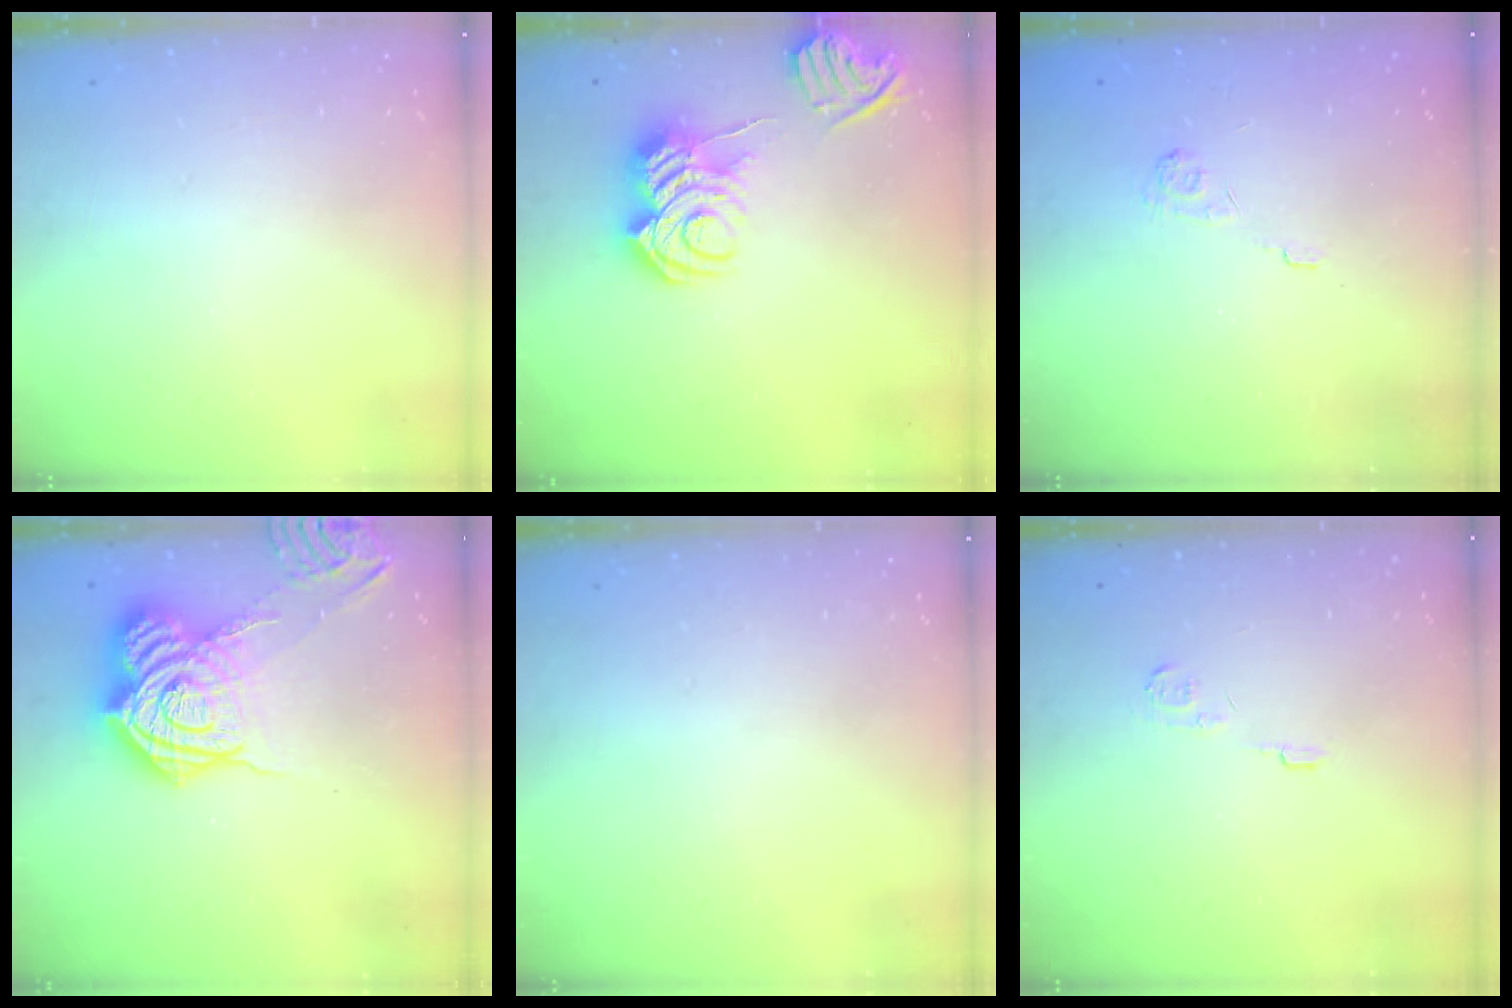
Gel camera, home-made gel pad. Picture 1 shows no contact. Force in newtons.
{"total": 11.2, "press": 11.2, "slide": 1.3}
{"total": 2.1, "press": 1.5, "slide": 1.4}
{"total": 18.8, "press": 18.7, "slide": 1.5}
{"total": 0.0}
{"total": 3.8, "press": 3.8, "slide": 0.5}